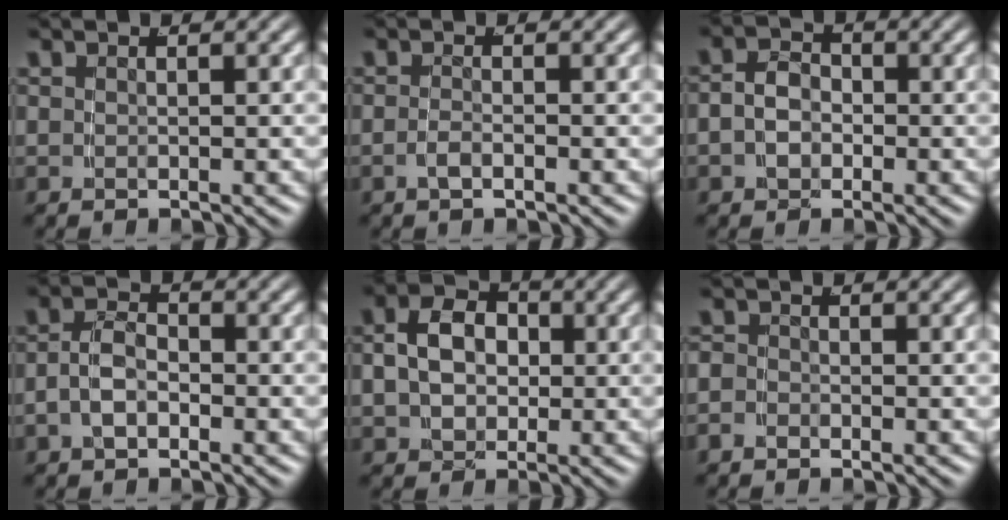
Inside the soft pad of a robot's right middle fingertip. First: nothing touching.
{"total": 1.2, "force": [-1.0, -0.2, 0.6], "torque": [-0.014, -0.004, -0.017]}
{"total": 3.8, "force": [-0.8, 3.1, 2.0], "torque": [-0.050, -0.014, -0.012]}
{"total": 3.3, "force": [-1.2, 2.1, 2.2], "torque": [-0.053, -0.009, -0.017]}
{"total": 5.4, "force": [0.1, 4.2, 3.4], "torque": [-0.063, -0.013, 0.008]}
{"total": 1.4, "force": [-0.9, 0.9, 0.3], "torque": [-0.013, -0.011, -0.016]}